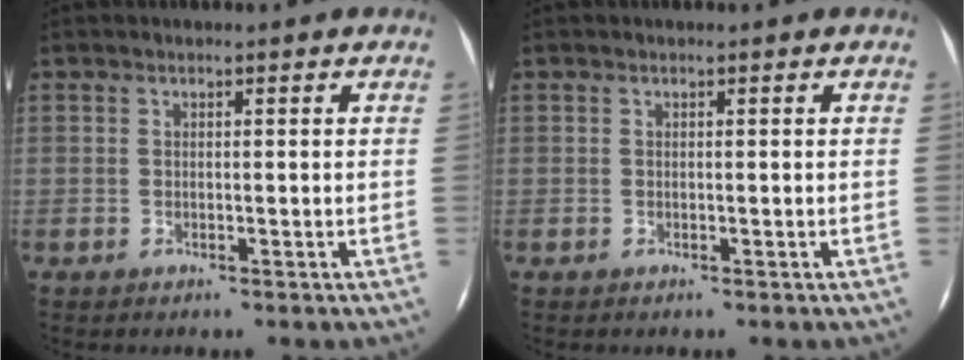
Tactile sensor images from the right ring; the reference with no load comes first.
{"total": 0.0}